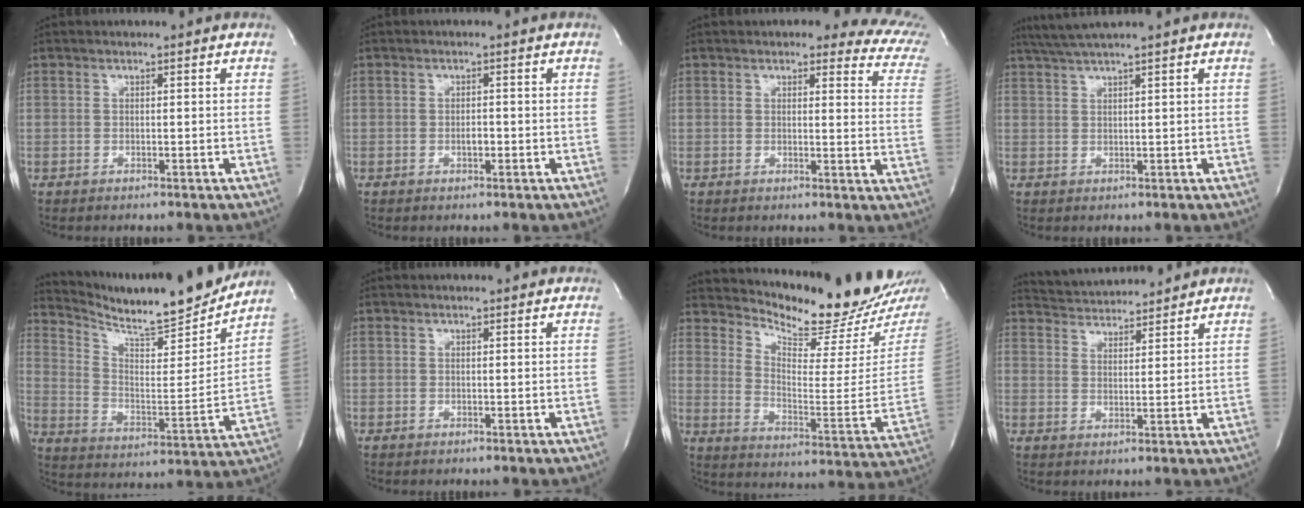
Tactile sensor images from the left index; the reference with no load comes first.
{"total": 1.3, "force": [-0.5, 0.5, 1.1], "torque": [-0.020, 0.000, -0.008]}
{"total": 11.1, "force": [9.0, 3.6, 5.6], "torque": [-0.033, -0.029, 0.061]}
{"total": 4.3, "force": [3.5, -1.1, 2.2], "torque": [-0.046, 0.017, 0.071]}
{"total": 19.8, "force": [18.3, 0.8, 7.5], "torque": [-0.137, -0.053, 0.279]}
{"total": 0.9, "force": [0.8, 0.2, 0.3], "torque": [-0.012, 0.005, 0.007]}
{"total": 15.5, "force": [14.7, -0.1, 4.9], "torque": [-0.092, -0.092, 0.210]}
{"total": 9.0, "force": [8.8, 0.8, 1.7], "torque": [-0.039, 0.018, 0.140]}